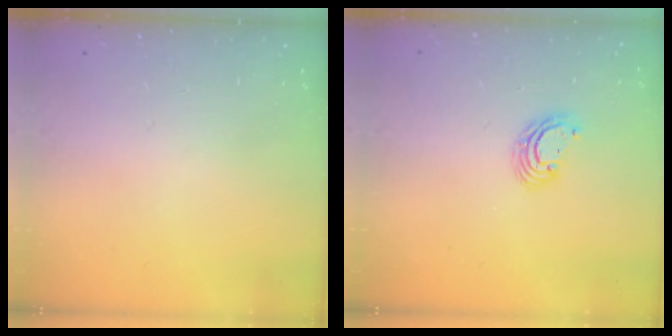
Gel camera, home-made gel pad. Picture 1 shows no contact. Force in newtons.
{"total": 4.2, "press": 4.2, "slide": 0.2}